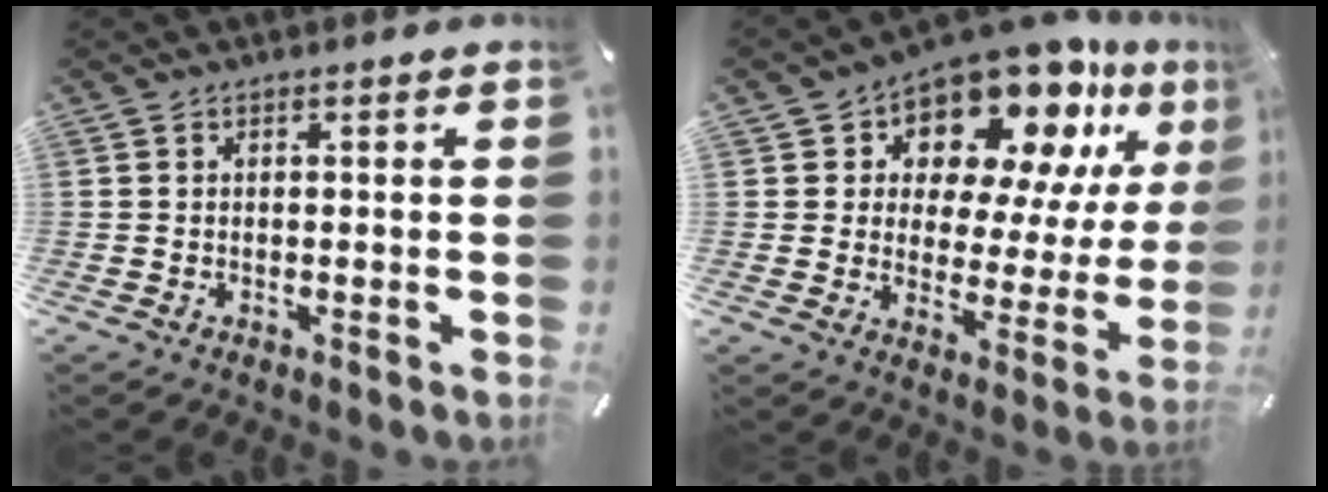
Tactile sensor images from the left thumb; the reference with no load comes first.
{"total": 15.3, "force": [11.6, 7.5, 6.6], "torque": [-0.106, -0.098, 0.199]}